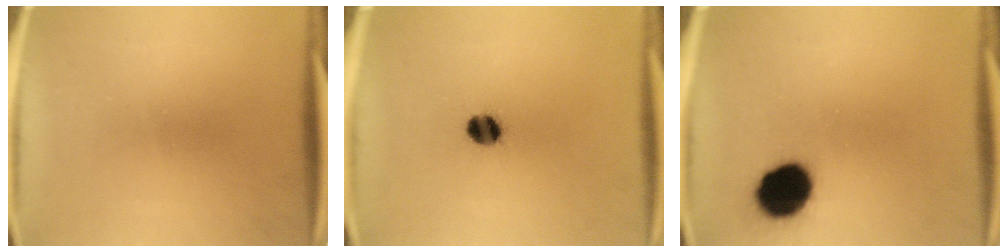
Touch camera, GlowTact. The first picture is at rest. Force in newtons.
{"total": 5.0}
{"total": 12.9}